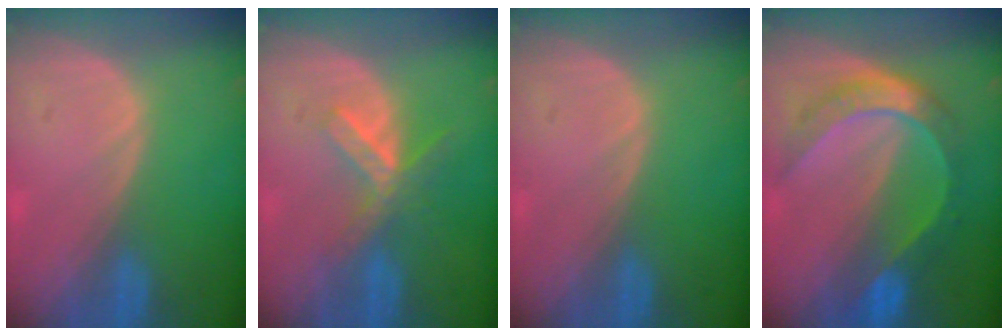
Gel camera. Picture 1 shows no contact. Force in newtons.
{"total": 5.2, "press": 5.1, "slide": 1.0}
{"total": 0.0}
{"total": 8.3, "press": 8.2, "slide": 0.8}